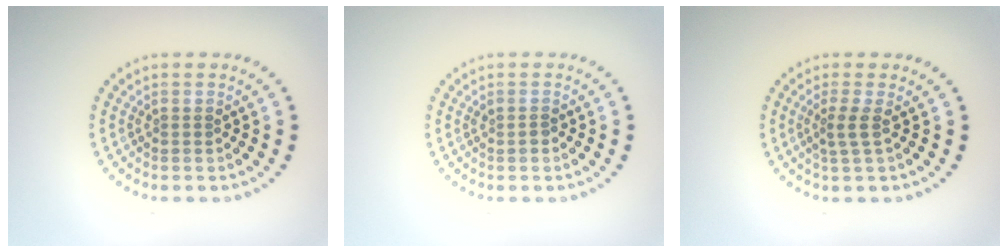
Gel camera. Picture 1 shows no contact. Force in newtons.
{"total": 0.7, "press": 0.7, "slide": 0.2}
{"total": 1.9, "press": 1.4, "slide": 1.4}